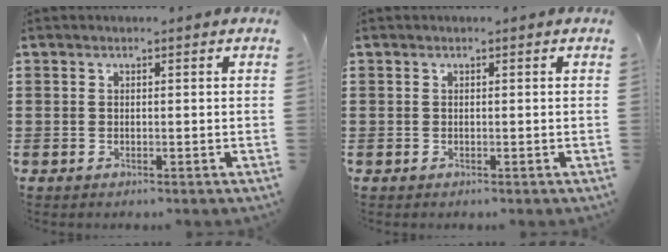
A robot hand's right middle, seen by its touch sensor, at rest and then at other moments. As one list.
[{"total": 0.0}]